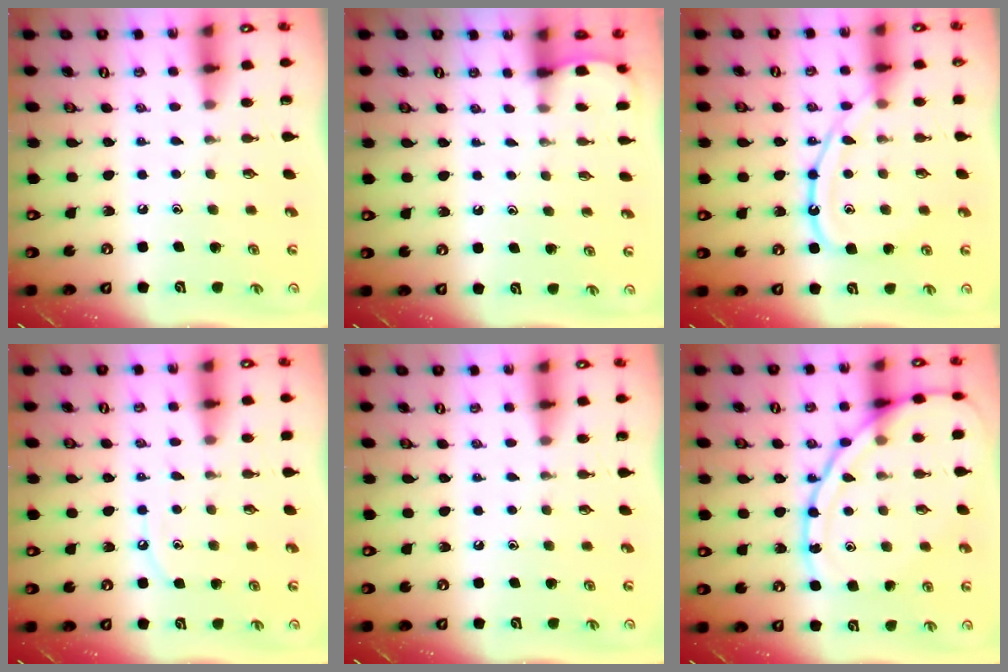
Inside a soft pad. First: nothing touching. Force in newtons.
{"total": 1.2, "press": 1.2, "slide": 0.1}
{"total": 12.5, "press": 12.5, "slide": 1.1}
{"total": 6.5, "press": 6.5, "slide": 0.8}
{"total": 0.0}
{"total": 14.2, "press": 14.2, "slide": 1.3}